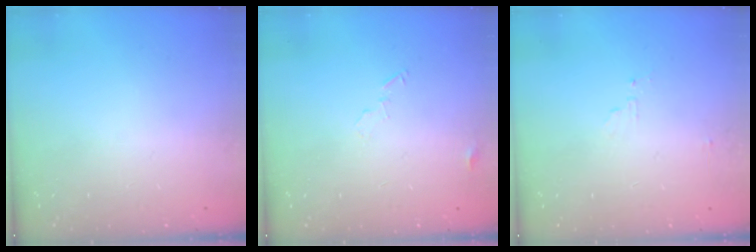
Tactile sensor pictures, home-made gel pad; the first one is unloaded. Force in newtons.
{"total": 4.5, "press": 4.5, "slide": 0.4}
{"total": 3.4, "press": 3.4, "slide": 0.2}